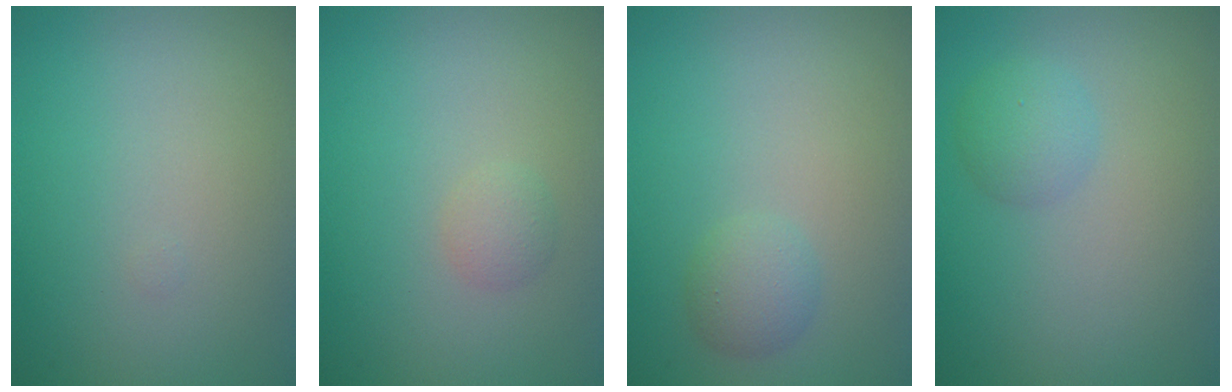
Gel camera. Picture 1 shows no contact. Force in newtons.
{"total": 1.2, "press": 1.2, "slide": 0.1}
{"total": 1.7, "press": 1.7, "slide": 0.0}
{"total": 2.0, "press": 2.0, "slide": 0.1}